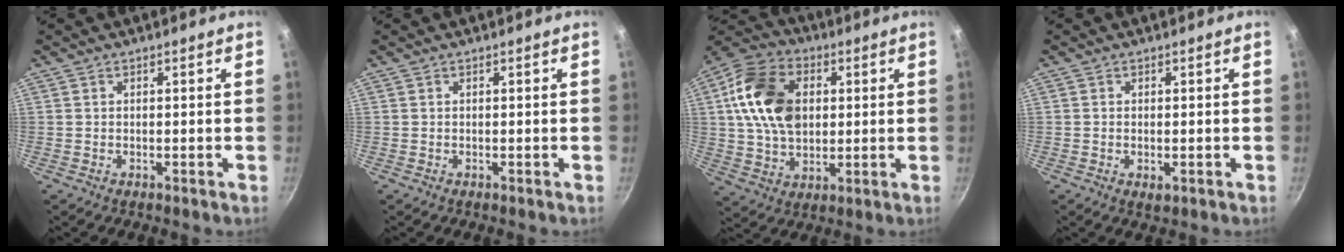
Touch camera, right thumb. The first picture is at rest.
{"total": 0.0}
{"total": 16.5, "force": [3.8, 10.8, 11.8], "torque": [-0.203, -0.002, 0.068]}
{"total": 1.7, "force": [-0.3, 0.9, 1.4], "torque": [-0.024, -0.004, -0.002]}